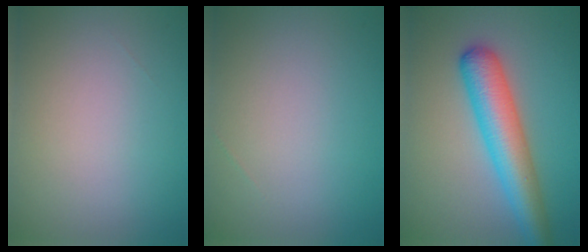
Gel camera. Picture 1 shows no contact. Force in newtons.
{"total": 0.0}
{"total": 6.4, "press": 6.4, "slide": 0.3}